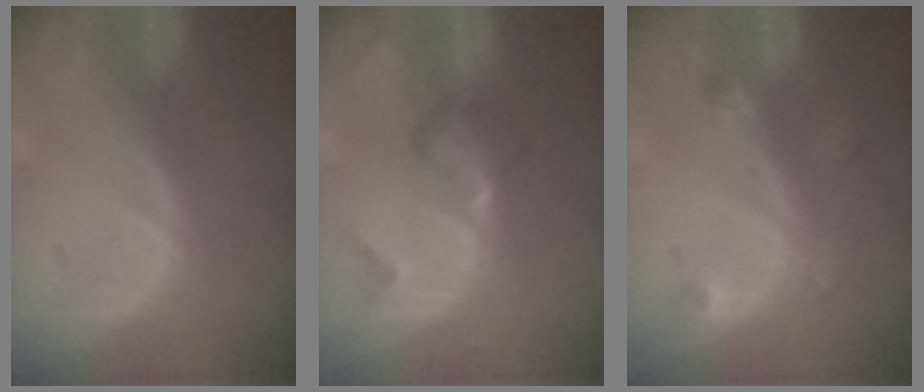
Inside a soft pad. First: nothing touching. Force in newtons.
{"total": 5.6, "press": 4.9, "slide": 2.7}
{"total": 2.8, "press": 2.7, "slide": 0.7}